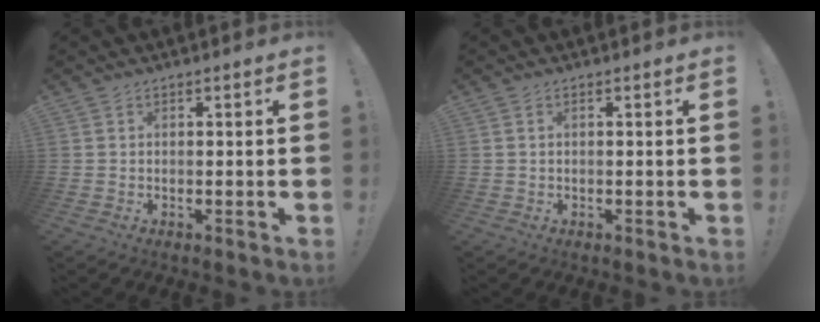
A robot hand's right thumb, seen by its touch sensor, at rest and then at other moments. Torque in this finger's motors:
{"motor_torque": [-0.17, -0.24, -0.13, -0.22, -0.11]}